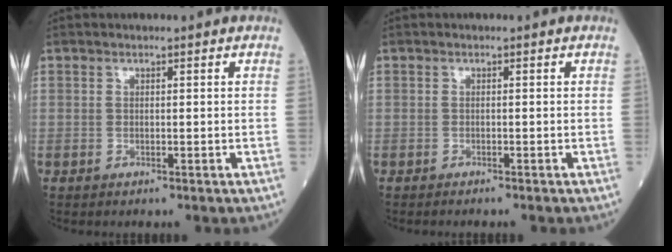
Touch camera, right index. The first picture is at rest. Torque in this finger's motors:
{"motor_torque": [0.00, 0.00, -0.04, -0.01]}